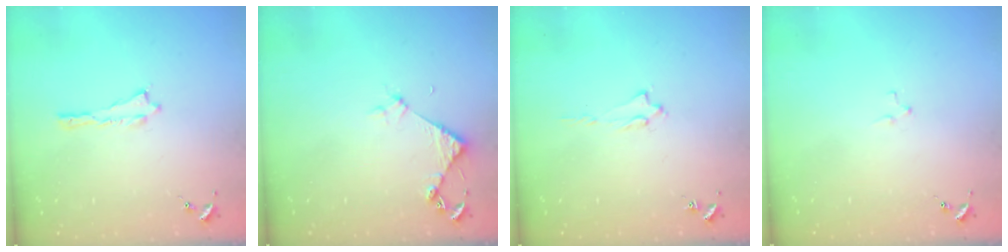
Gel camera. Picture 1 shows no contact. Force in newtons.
{"total": 3.7, "press": 3.7, "slide": 0.3}
{"total": 1.6, "press": 1.6, "slide": 0.2}
{"total": 2.1, "press": 2.1, "slide": 0.2}